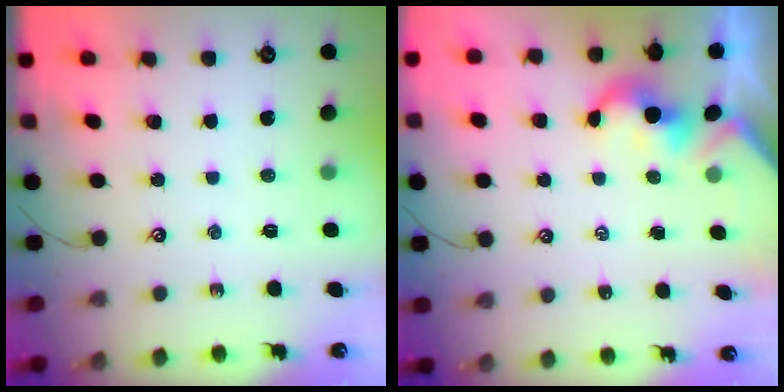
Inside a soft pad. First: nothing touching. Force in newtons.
{"total": 2.0, "press": 2.0, "slide": 0.2}